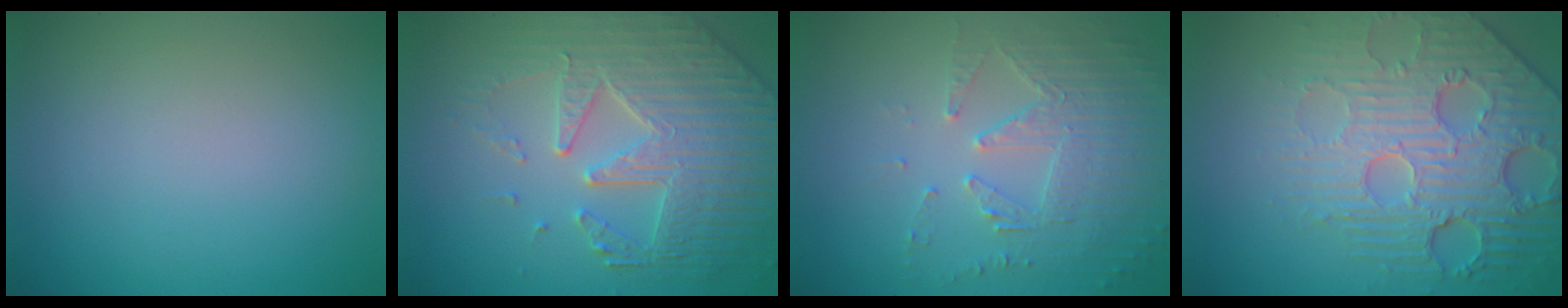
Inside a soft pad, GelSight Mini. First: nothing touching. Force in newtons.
{"total": 6.7, "press": 5.5, "slide": 3.8}
{"total": 4.6, "press": 3.6, "slide": 2.9}
{"total": 6.7, "press": 5.5, "slide": 3.8}